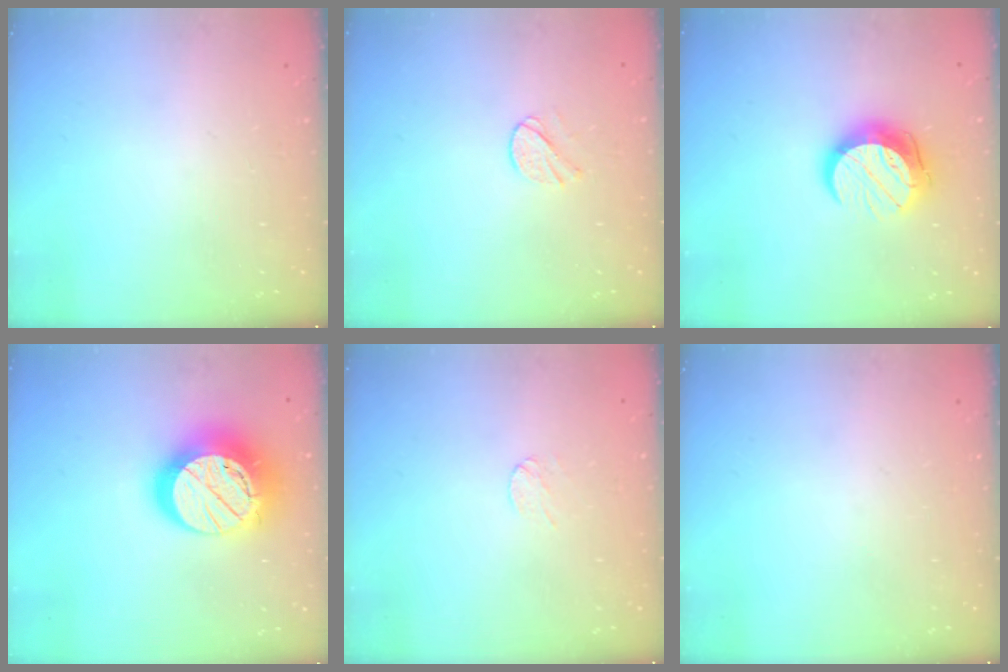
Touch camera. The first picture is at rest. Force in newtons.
{"total": 4.7, "press": 4.6, "slide": 0.5}
{"total": 12.7, "press": 12.7, "slide": 0.8}
{"total": 21.8, "press": 21.7, "slide": 1.5}
{"total": 2.6, "press": 2.5, "slide": 0.3}
{"total": 0.0}